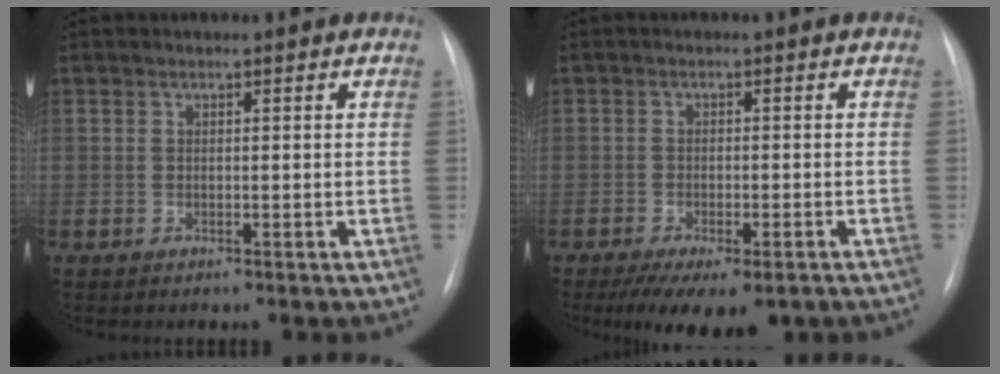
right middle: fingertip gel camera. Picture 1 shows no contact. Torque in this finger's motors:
{"motor_torque": [0.45, -0.61, -0.02, 0.00]}